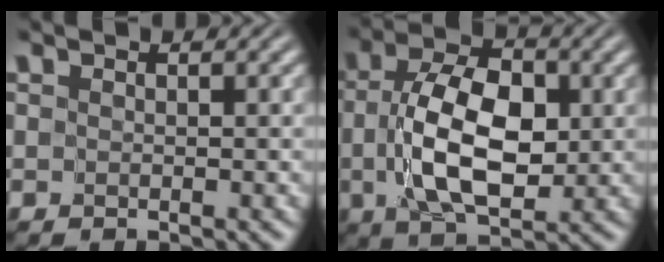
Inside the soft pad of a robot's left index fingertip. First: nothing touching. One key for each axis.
{"total": 8.2, "fx": -0.6, "fy": 4.6, "fz": 6.8, "tx": -0.131, "ty": 0.003, "tz": -0.010}